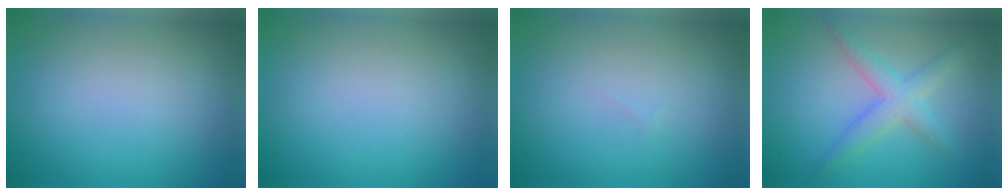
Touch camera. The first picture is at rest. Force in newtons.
{"total": 0.0}
{"total": 0.0}
{"total": 2.4, "press": 2.4, "slide": 0.1}